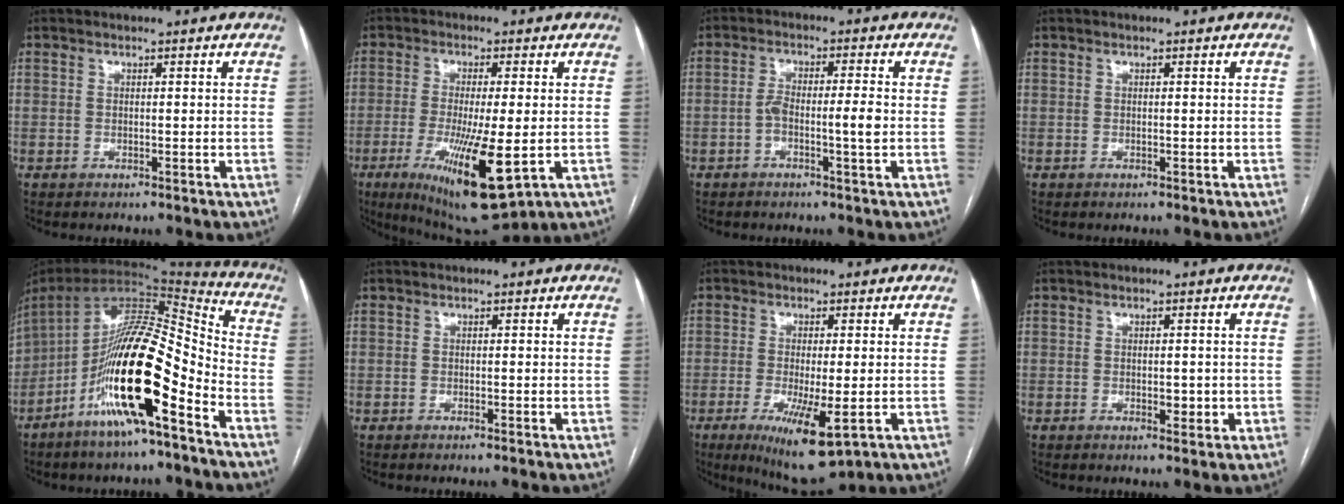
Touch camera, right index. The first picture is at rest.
{"total": 14.4, "force": [-4.4, 2.5, 13.5], "torque": [-0.238, -0.040, -0.062]}
{"total": 4.5, "force": [-1.2, 0.3, 4.3], "torque": [-0.082, 0.010, -0.020]}
{"total": 0.0}
{"total": 19.2, "force": [-8.8, 3.7, 16.7], "torque": [-0.301, 0.001, -0.150]}
{"total": 0.0}
{"total": 10.2, "force": [-4.0, 2.2, 9.2], "torque": [-0.153, -0.027, -0.057]}
{"total": 2.2, "force": [-0.4, 1.2, 1.8], "torque": [-0.025, -0.002, -0.001]}